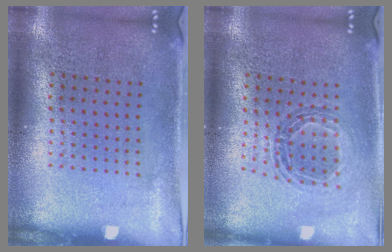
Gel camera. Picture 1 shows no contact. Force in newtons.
{"total": 0.9, "press": 0.9, "slide": 0.1}